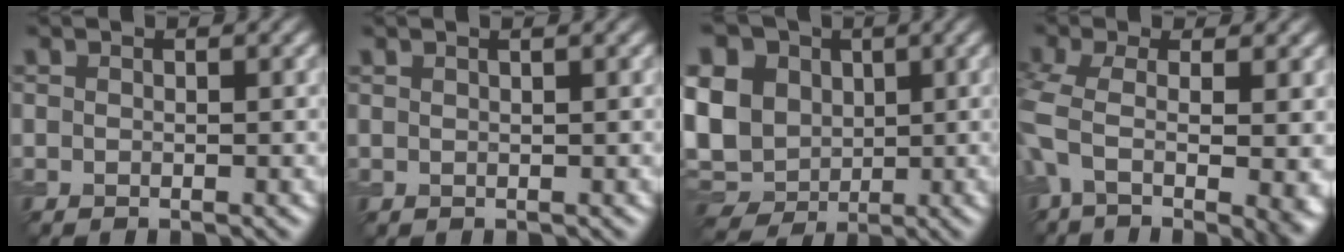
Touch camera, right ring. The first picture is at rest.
{"total": 1.5, "force": [1.0, 0.6, 1.0], "torque": [-0.001, -0.003, 0.001]}
{"total": 13.5, "force": [2.1, 11.1, 7.5], "torque": [-0.164, 0.021, 0.018]}
{"total": 8.9, "force": [-1.3, 3.9, 7.9], "torque": [-0.179, -0.023, -0.013]}